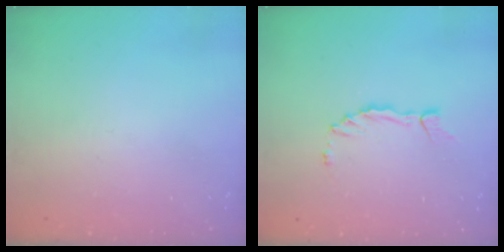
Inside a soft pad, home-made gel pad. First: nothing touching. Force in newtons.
{"total": 1.7, "press": 1.6, "slide": 0.4}